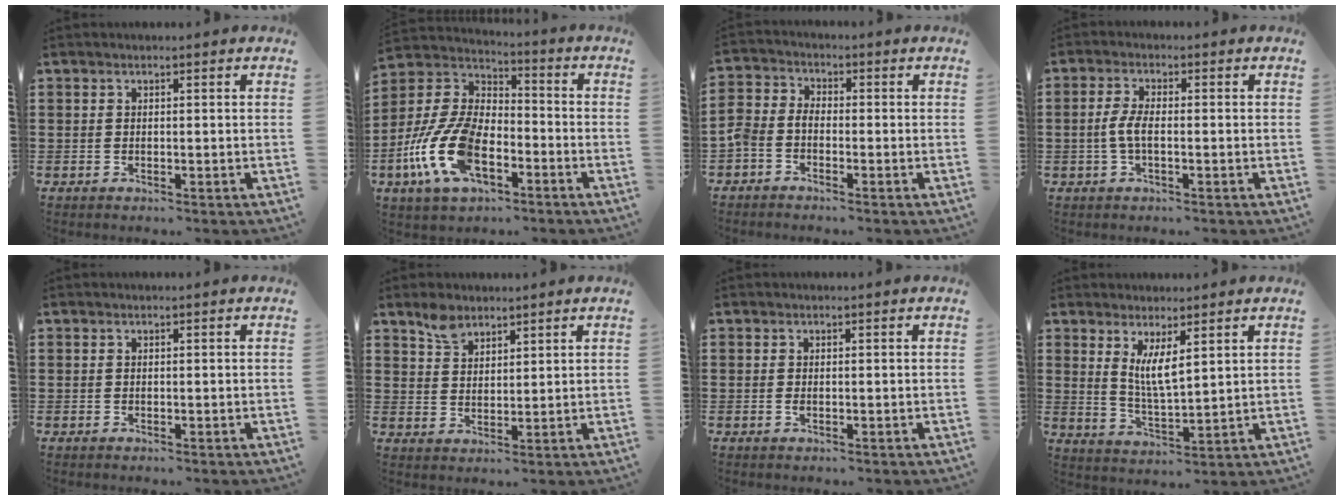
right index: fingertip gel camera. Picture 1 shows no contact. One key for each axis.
{"total": 14.1, "fx": -6.1, "fy": 7.4, "fz": 10.4, "tx": -0.273, "ty": -0.003, "tz": -0.128}
{"total": 3.0, "fx": -2.3, "fy": 1.6, "fz": 1.1, "tx": -0.039, "ty": 0.002, "tz": -0.053}
{"total": 3.6, "fx": -0.7, "fy": 1.1, "fz": 3.3, "tx": -0.082, "ty": -0.004, "tz": -0.020}
{"total": 0.0}
{"total": 3.9, "fx": 3.0, "fy": 2.1, "fz": 1.3, "tx": -0.028, "ty": 0.001, "tz": 0.056}
{"total": 0.6, "fx": -0.1, "fy": 0.2, "fz": 0.5, "tx": -0.012, "ty": -0.002, "tz": -0.001}
{"total": 5.0, "fx": 2.1, "fy": 1.2, "fz": 4.4, "tx": -0.091, "ty": -0.001, "tz": 0.039}